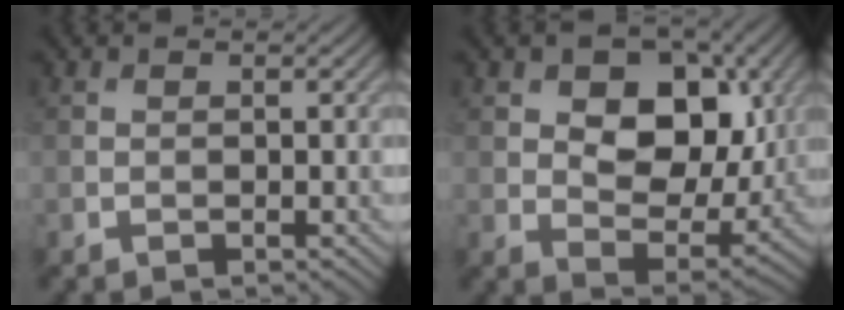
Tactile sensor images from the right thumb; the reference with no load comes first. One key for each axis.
{"total": 10.2, "fx": 2.7, "fy": 6.6, "fz": 7.2, "tx": -0.119, "ty": -0.009, "tz": 0.041}